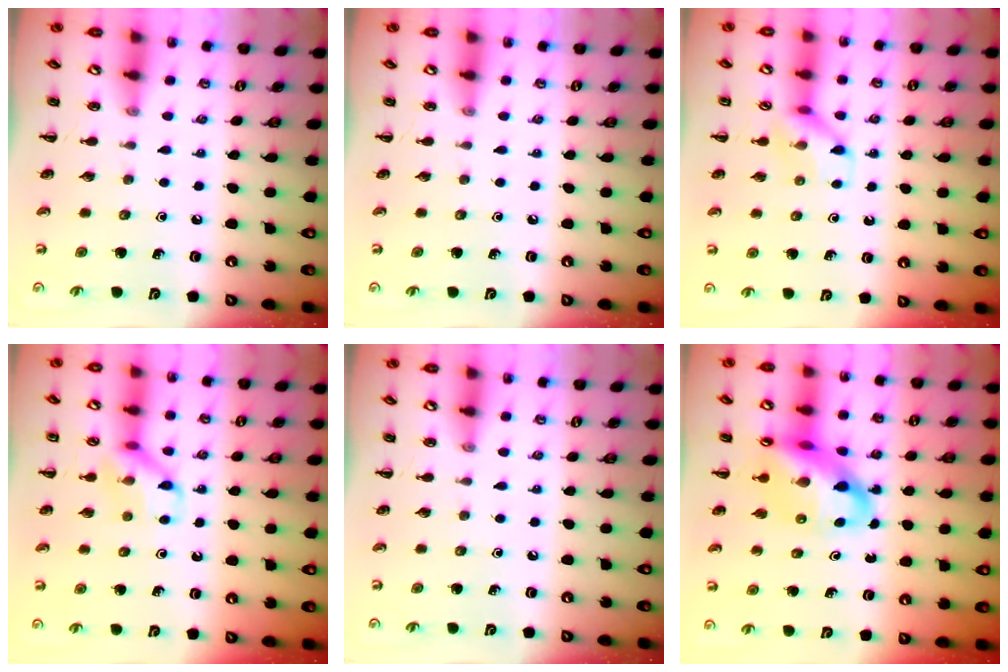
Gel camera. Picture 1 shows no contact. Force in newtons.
{"total": 0.0}
{"total": 9.3, "press": 9.3, "slide": 0.7}
{"total": 10.3, "press": 10.3, "slide": 1.0}
{"total": 0.0}
{"total": 13.6, "press": 13.1, "slide": 3.7}